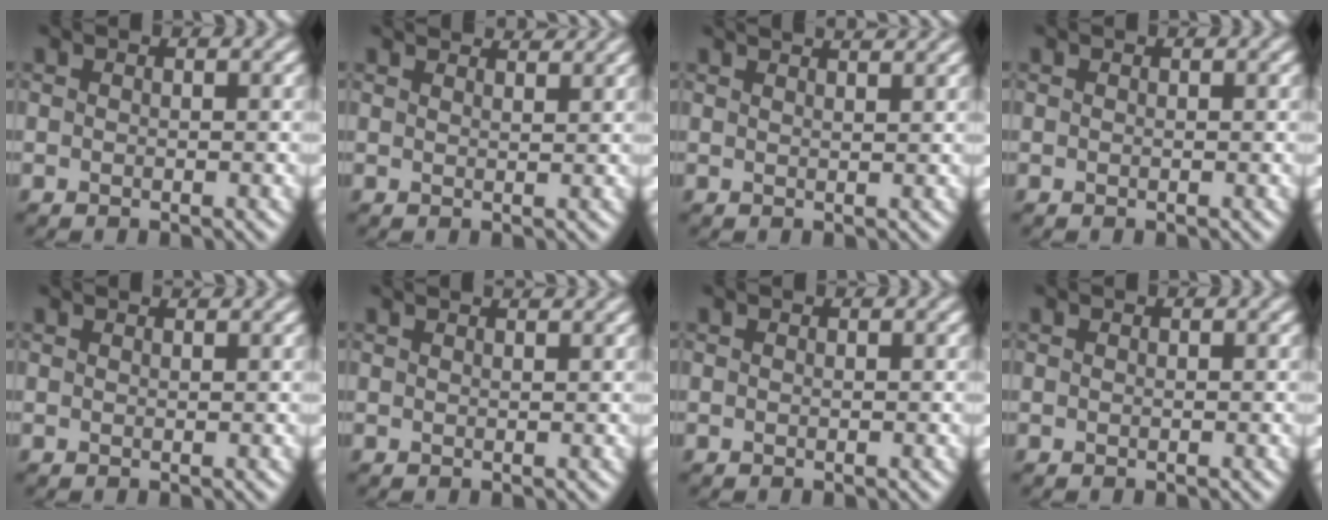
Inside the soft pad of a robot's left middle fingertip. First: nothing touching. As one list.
[{"total": 3.0, "force": [2.9, 0.2, 0.8], "torque": [-0.017, 0.008, 0.028]}, {"total": 3.6, "force": [2.9, 1.1, 1.8], "torque": [-0.020, 0.033, 0.022]}, {"total": 0.0}, {"total": 1.2, "force": [1.2, -0.1, 0.1], "torque": [-0.004, -0.003, 0.013]}, {"total": 2.1, "force": [1.8, 0.5, 0.8], "torque": [-0.012, 0.015, 0.015]}, {"total": 0.0}, {"total": 0.0}]